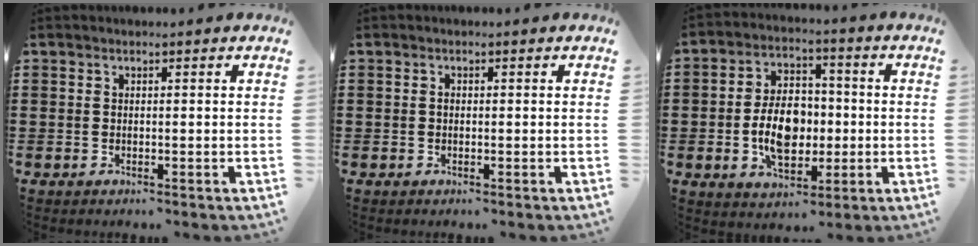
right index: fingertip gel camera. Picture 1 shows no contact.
{"total": 0.6, "force": [-0.1, 0.4, 0.5], "torque": [-0.012, 0.000, -0.001]}
{"total": 9.1, "force": [-1.3, 5.9, 6.8], "torque": [-0.136, 0.002, -0.030]}